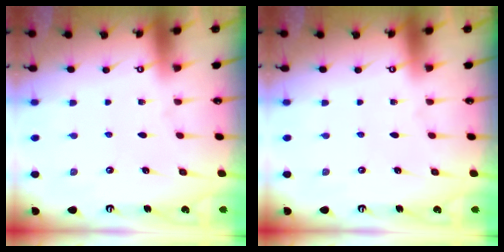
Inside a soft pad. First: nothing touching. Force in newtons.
{"total": 0.0}